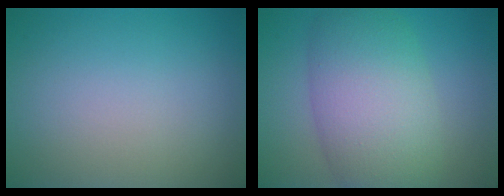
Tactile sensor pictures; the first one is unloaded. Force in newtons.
{"total": 8.9, "press": 8.9, "slide": 0.5}